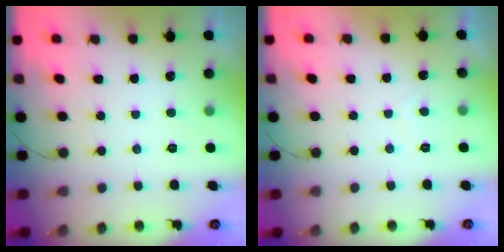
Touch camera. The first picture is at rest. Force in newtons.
{"total": 0.6, "press": 0.5, "slide": 0.4}